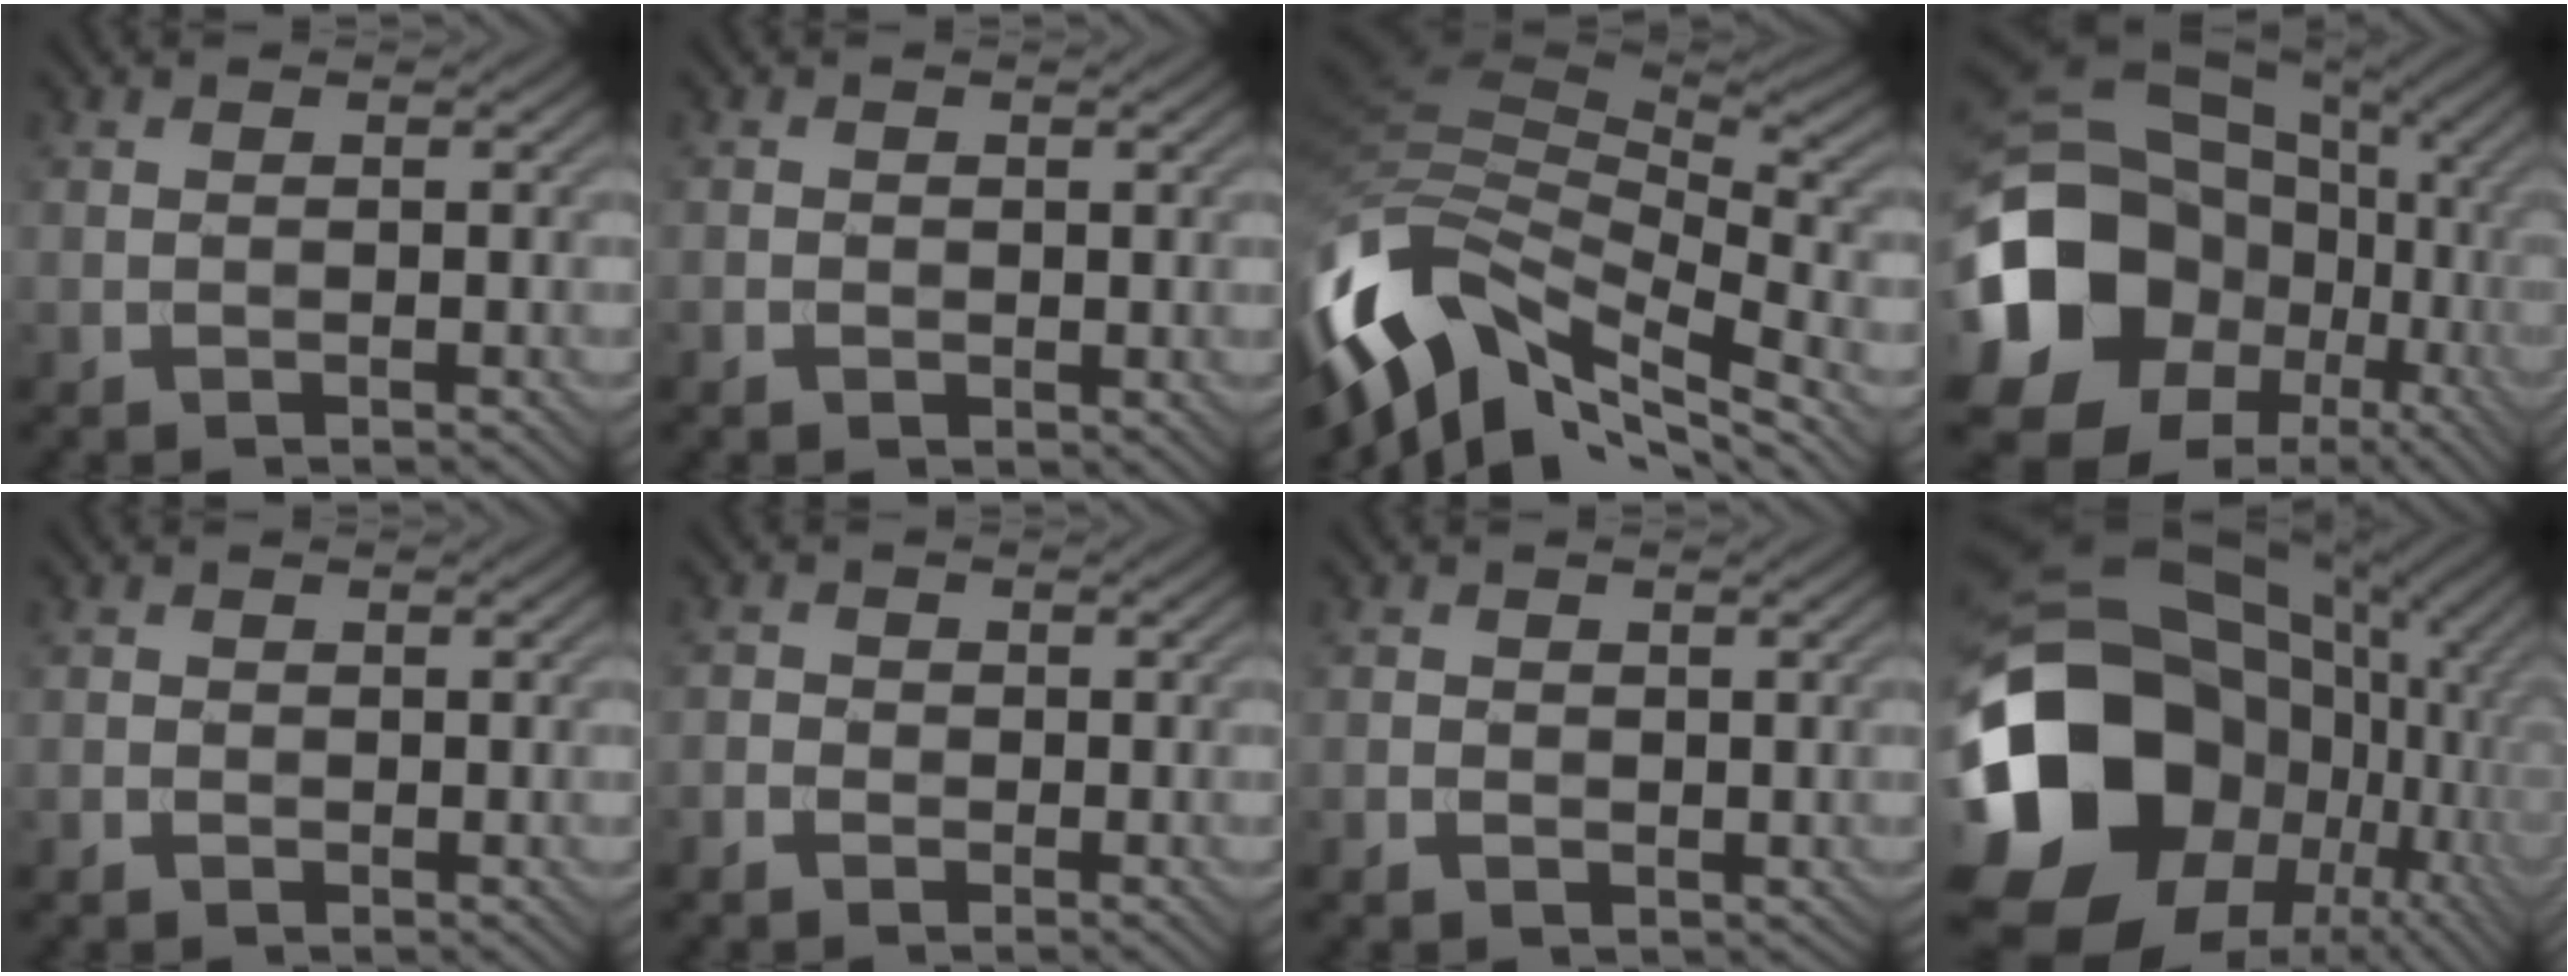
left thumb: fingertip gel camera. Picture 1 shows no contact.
{"total": 1.1, "force": [-0.1, 1.0, 0.4], "torque": [-0.009, -0.006, -0.004]}
{"total": 15.5, "force": [-7.4, 7.5, 11.3], "torque": [-0.274, -0.018, -0.132]}
{"total": 20.5, "force": [-3.7, 16.8, 11.2], "torque": [-0.279, -0.011, -0.059]}
{"total": 0.9, "force": [-0.3, 0.8, 0.2], "torque": [-0.006, -0.004, -0.008]}
{"total": 1.8, "force": [-0.9, 1.4, 0.4], "torque": [-0.008, 0.000, -0.023]}
{"total": 1.5, "force": [-0.3, 1.4, 0.4], "torque": [-0.009, -0.005, -0.007]}
{"total": 22.4, "force": [-3.4, 17.8, 13.2], "torque": [-0.321, -0.020, -0.039]}